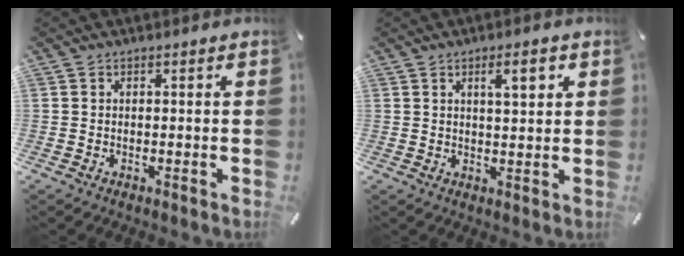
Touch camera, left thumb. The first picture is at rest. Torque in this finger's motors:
{"motor_torque": [1.00, 1.41, 0.69, -0.72, 0.24]}